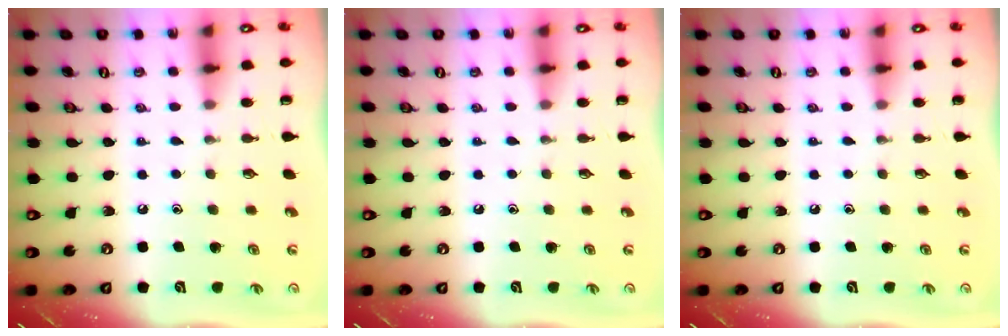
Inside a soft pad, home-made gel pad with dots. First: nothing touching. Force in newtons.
{"total": 0.0}
{"total": 0.0}